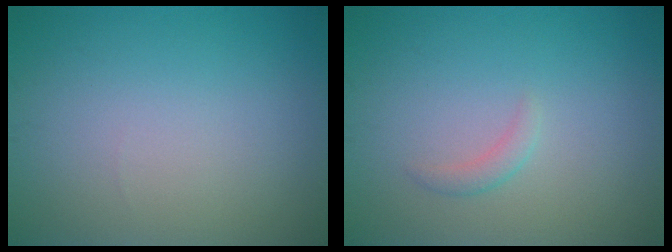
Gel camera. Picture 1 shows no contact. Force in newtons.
{"total": 1.0, "press": 1.0, "slide": 0.0}